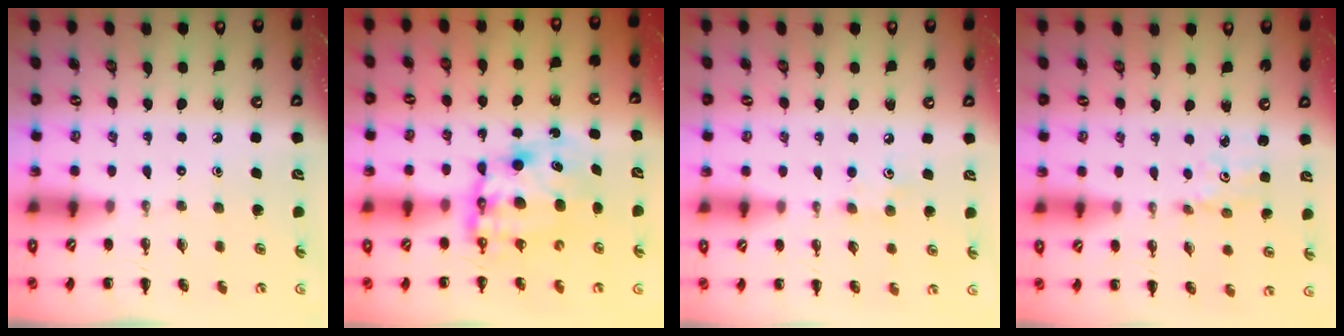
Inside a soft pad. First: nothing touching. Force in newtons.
{"total": 9.8, "press": 9.5, "slide": 2.5}
{"total": 6.3, "press": 6.1, "slide": 1.8}
{"total": 1.6, "press": 1.6, "slide": 0.4}